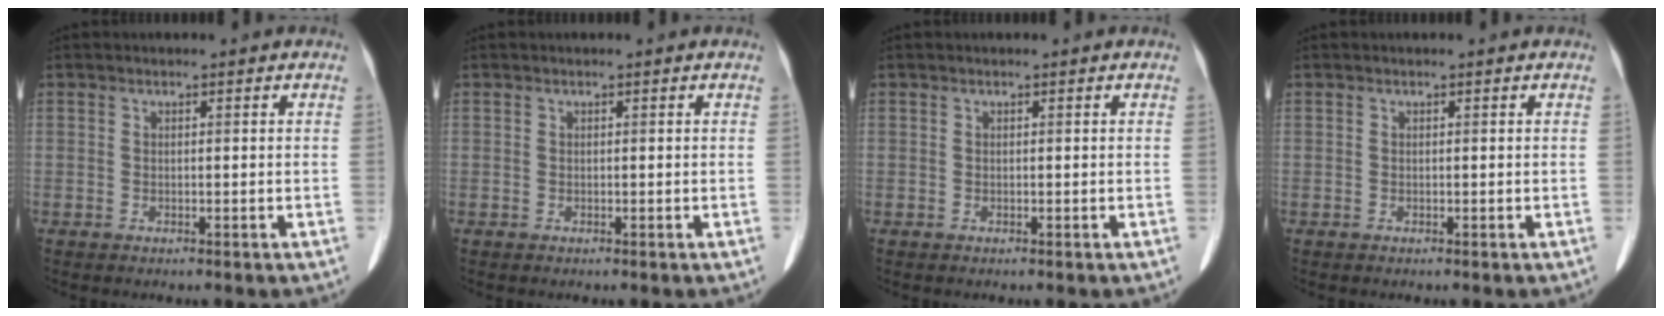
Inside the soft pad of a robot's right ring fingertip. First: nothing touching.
{"total": 0.0}
{"total": 0.0}
{"total": 0.0}